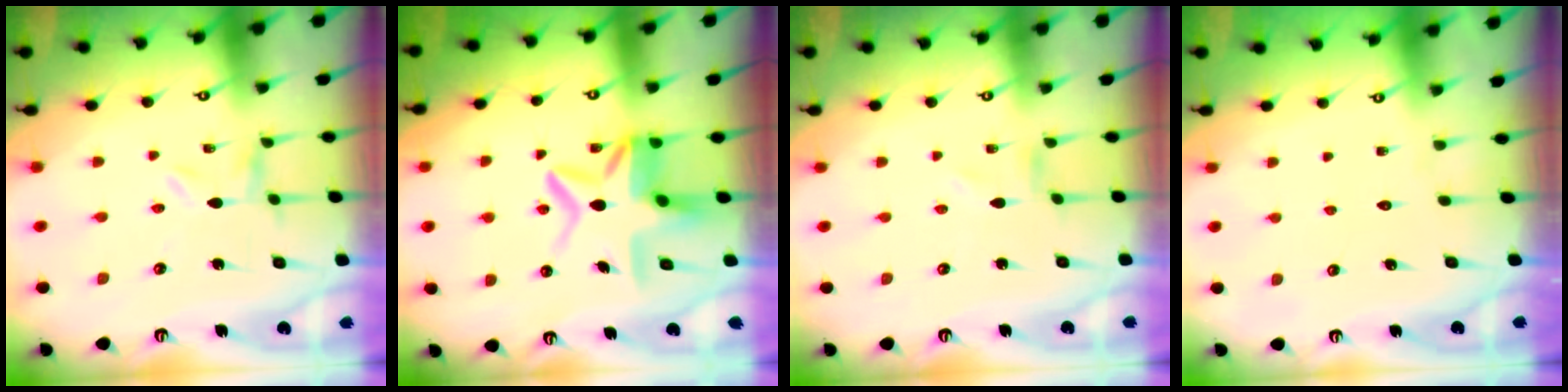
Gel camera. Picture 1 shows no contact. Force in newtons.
{"total": 11.5, "press": 11.4, "slide": 1.8}
{"total": 0.8, "press": 0.8, "slide": 0.1}
{"total": 1.5, "press": 1.5, "slide": 0.1}